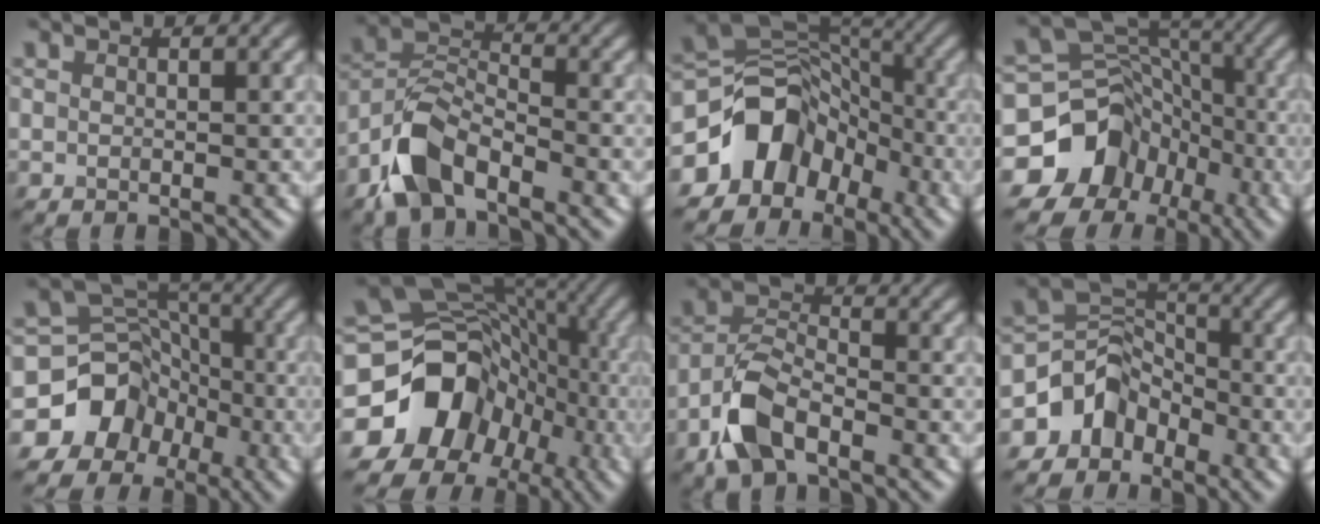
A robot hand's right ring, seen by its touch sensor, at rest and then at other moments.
{"total": 6.4, "force": [-4.2, 3.0, 3.8], "torque": [-0.074, 0.001, -0.095]}
{"total": 8.6, "force": [-4.2, 6.4, 3.8], "torque": [-0.051, 0.010, -0.089]}
{"total": 11.2, "force": [-5.4, 9.3, 3.1], "torque": [-0.059, 0.003, -0.108]}
{"total": 9.7, "force": [-5.1, 8.1, 1.7], "torque": [-0.018, 0.003, -0.109]}
{"total": 12.4, "force": [-4.4, 10.2, 5.5], "torque": [-0.099, 0.006, -0.084]}
{"total": 5.7, "force": [-3.4, 2.8, 3.7], "torque": [-0.074, 0.003, -0.076]}
{"total": 4.8, "force": [-2.8, 3.6, 1.4], "torque": [-0.005, 0.010, -0.063]}